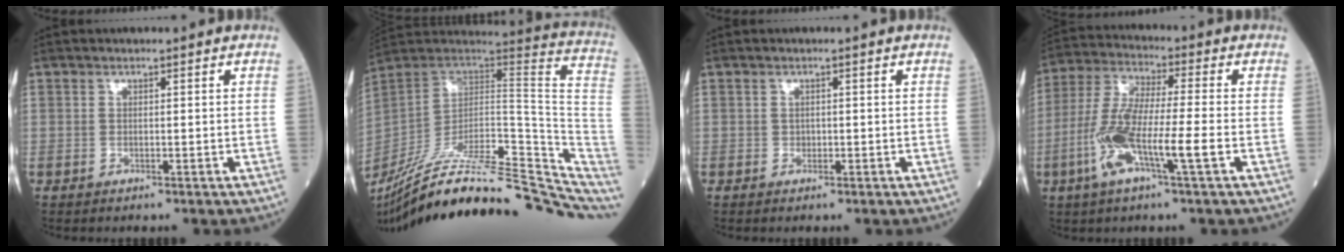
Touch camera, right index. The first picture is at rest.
{"total": 30.9, "force": [-25.2, 5.3, 17.0], "torque": [-0.203, -0.008, -0.374]}
{"total": 0.6, "force": [-0.1, 0.6, 0.2], "torque": [-0.001, 0.002, -0.003]}
{"total": 11.7, "force": [-3.6, 0.8, 11.1], "torque": [-0.233, -0.002, -0.077]}